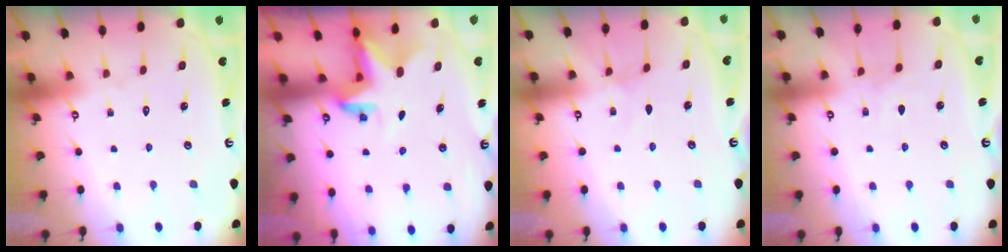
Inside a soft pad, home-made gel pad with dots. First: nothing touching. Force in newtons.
{"total": 2.8, "press": 2.8, "slide": 0.2}
{"total": 2.3, "press": 2.3, "slide": 0.4}
{"total": 4.0, "press": 3.9, "slide": 0.5}